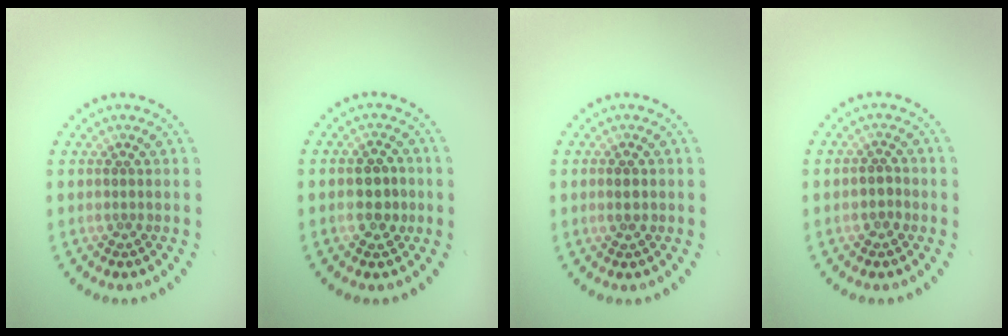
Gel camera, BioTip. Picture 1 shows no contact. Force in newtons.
{"total": 2.8, "press": 2.7, "slide": 0.3}
{"total": 1.7, "press": 1.7, "slide": 0.0}
{"total": 1.0, "press": 0.9, "slide": 0.3}